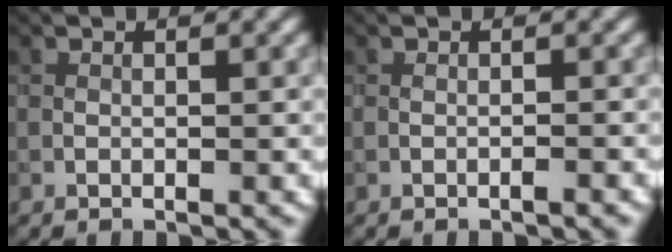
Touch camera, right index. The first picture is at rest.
{"total": 0.6, "force": [-0.4, 0.0, 0.4], "torque": [-0.007, 0.002, -0.007]}